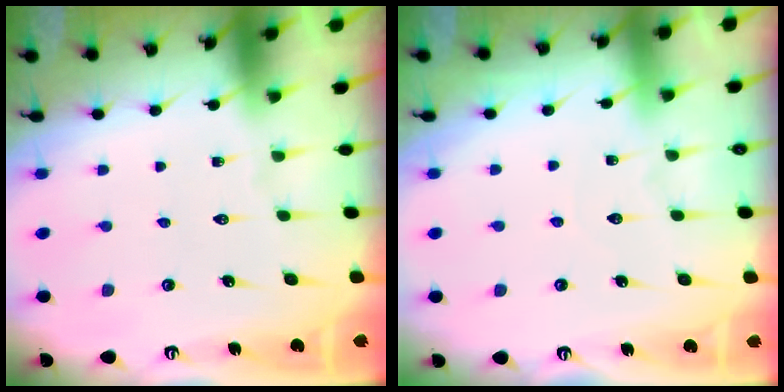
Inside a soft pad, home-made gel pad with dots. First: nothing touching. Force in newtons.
{"total": 2.7, "press": 2.7, "slide": 0.3}